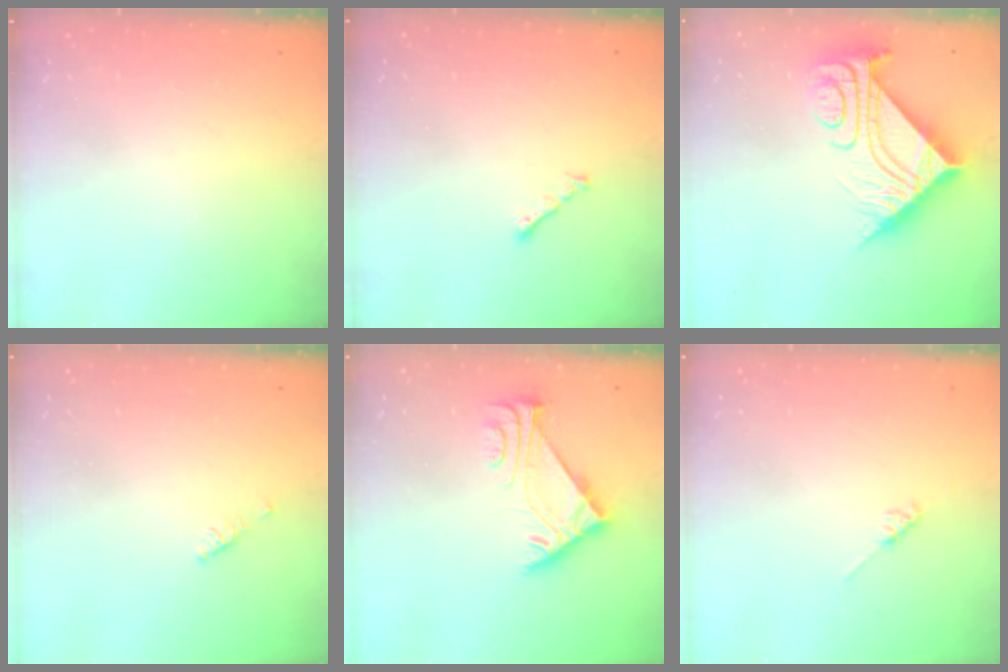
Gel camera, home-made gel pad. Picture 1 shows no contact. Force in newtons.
{"total": 1.2, "press": 1.1, "slide": 0.5}
{"total": 13.0, "press": 13.0, "slide": 1.0}
{"total": 2.1, "press": 2.0, "slide": 0.6}
{"total": 5.7, "press": 5.7, "slide": 1.0}
{"total": 1.8, "press": 1.7, "slide": 0.3}